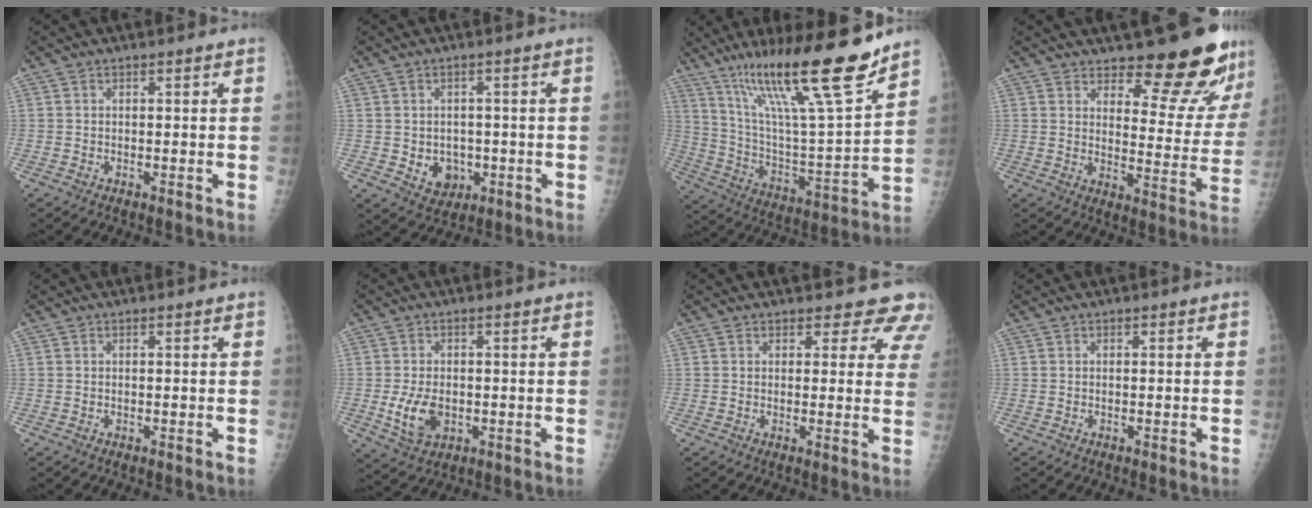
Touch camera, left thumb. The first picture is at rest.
{"total": 5.5, "force": [-1.0, 4.6, 2.9], "torque": [-0.017, 0.002, 0.000]}
{"total": 24.3, "force": [16.3, 2.8, 17.8], "torque": [-0.282, -0.066, 0.285]}
{"total": 16.1, "force": [13.3, 4.4, 8.0], "torque": [-0.059, -0.118, 0.170]}
{"total": 0.0}
{"total": 6.6, "force": [-1.0, 4.3, 4.9], "torque": [-0.086, -0.006, -0.009]}
{"total": 8.3, "force": [7.4, 3.6, 1.3], "torque": [0.040, -0.032, 0.056]}
{"total": 0.0}